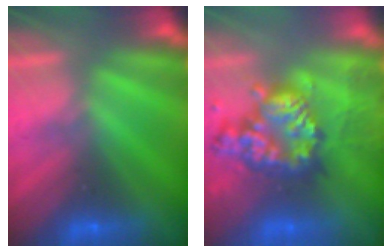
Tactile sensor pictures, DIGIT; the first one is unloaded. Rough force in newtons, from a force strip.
{"total": 7.3}